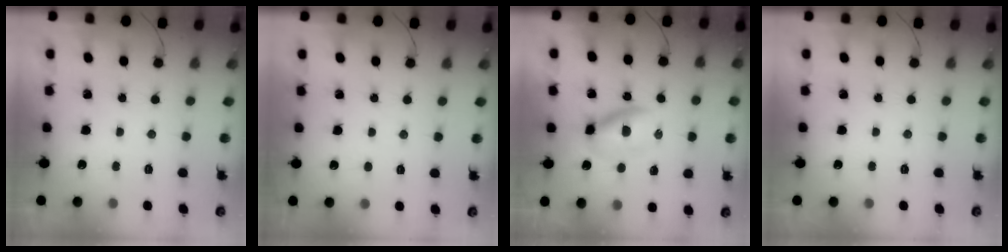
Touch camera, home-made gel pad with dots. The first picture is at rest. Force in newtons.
{"total": 0.9, "press": 0.9, "slide": 0.1}
{"total": 6.0, "press": 5.9, "slide": 1.0}
{"total": 0.0}